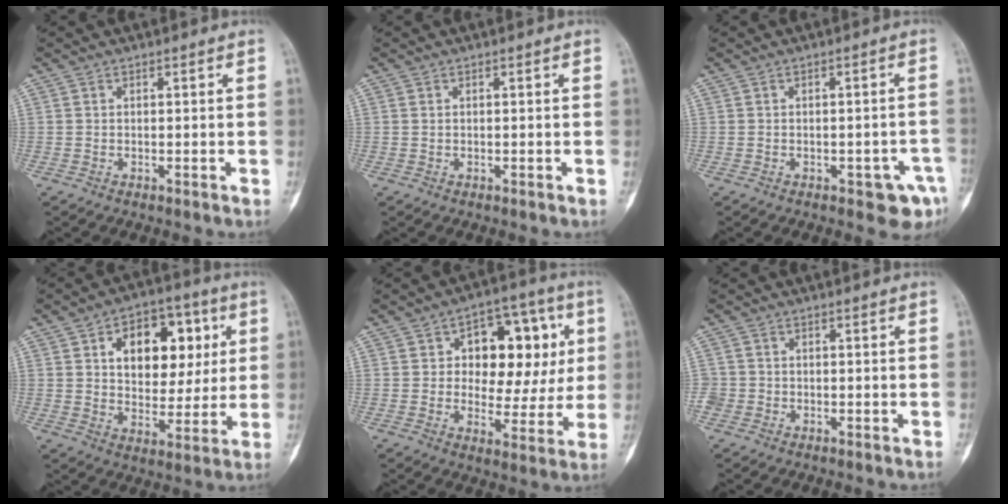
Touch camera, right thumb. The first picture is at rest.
{"total": 0.0}
{"total": 5.6, "force": [-2.6, 2.5, 4.3], "torque": [-0.037, 0.012, -0.026]}
{"total": 16.5, "force": [4.8, 10.6, 11.7], "torque": [-0.115, -0.002, 0.073]}
{"total": 16.9, "force": [3.7, 10.5, 12.8], "torque": [-0.111, 0.016, 0.054]}
{"total": 2.1, "force": [-0.7, 2.0, 0.2], "torque": [0.007, 0.008, -0.019]}